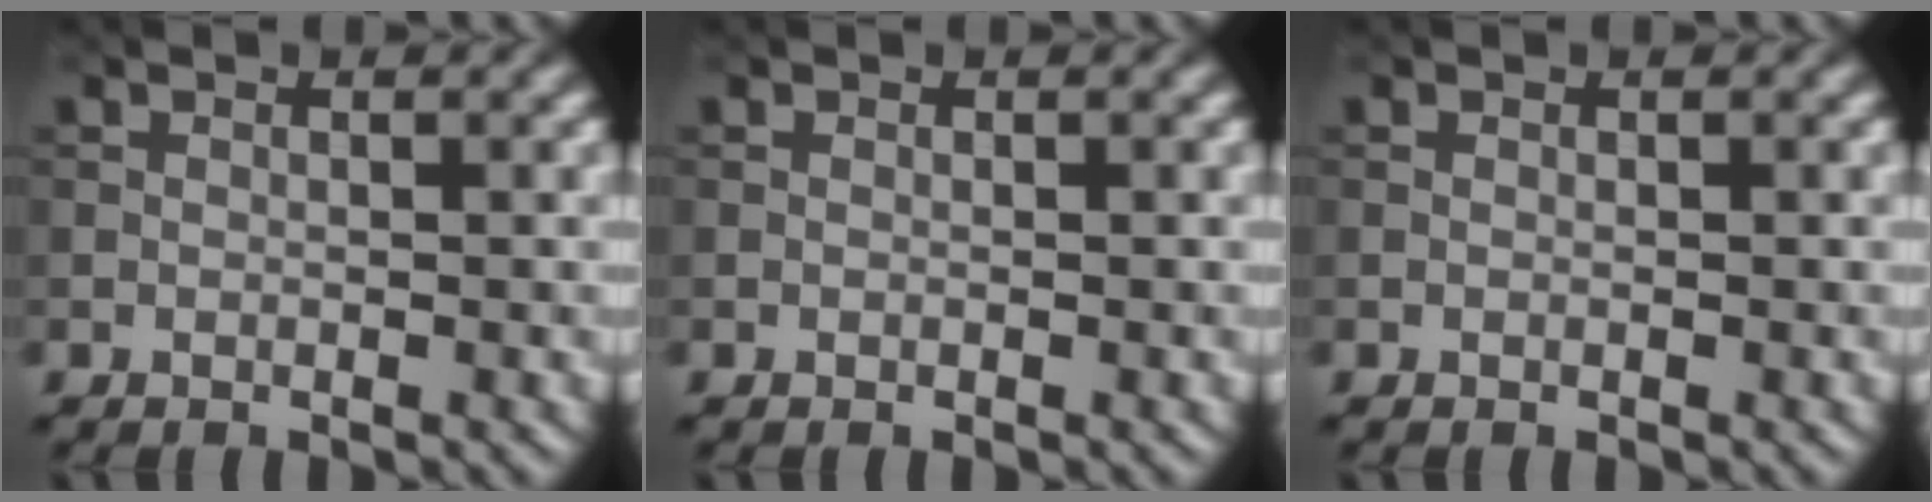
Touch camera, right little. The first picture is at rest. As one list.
[{"total": 0.0}, {"total": 0.0}]